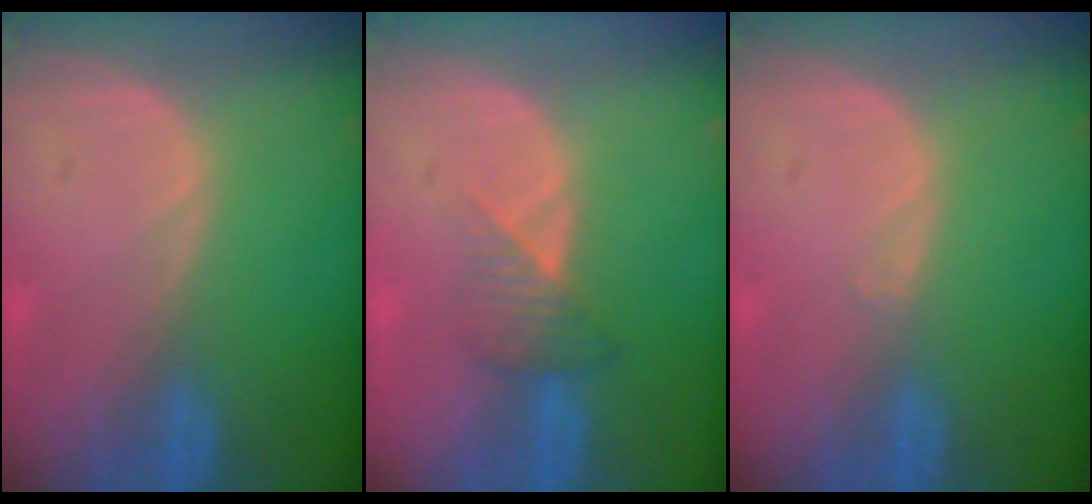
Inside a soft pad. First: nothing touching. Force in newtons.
{"total": 3.3, "press": 3.1, "slide": 1.3}
{"total": 0.6, "press": 0.4, "slide": 0.4}